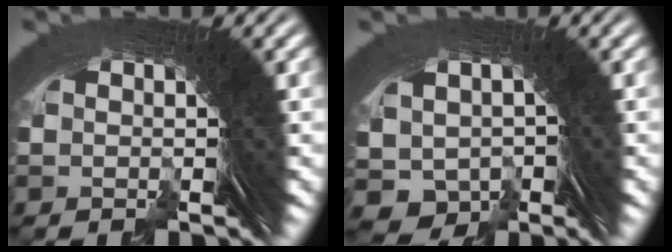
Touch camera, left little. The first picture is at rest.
{"total": 7.6, "force": [-1.1, 6.5, 3.8], "torque": [-0.083, -0.032, -0.006]}